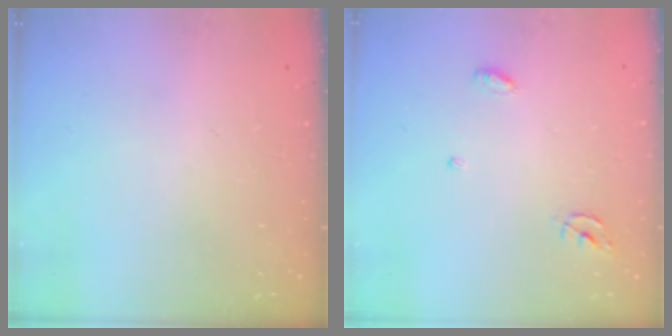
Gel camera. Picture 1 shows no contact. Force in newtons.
{"total": 3.9, "press": 3.9, "slide": 0.2}